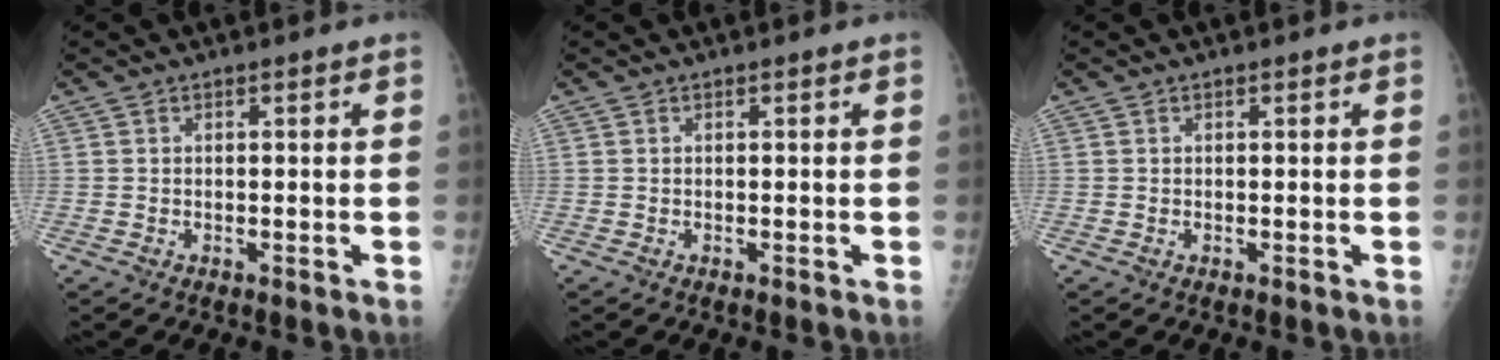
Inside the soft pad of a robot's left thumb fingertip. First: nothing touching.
{"total": 0.0}
{"total": 0.0}